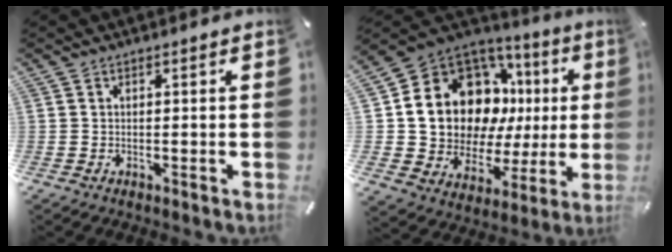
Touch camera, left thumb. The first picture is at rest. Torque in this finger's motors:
{"motor_torque": [2.44, 2.44, 1.58, -1.19, 0.24]}